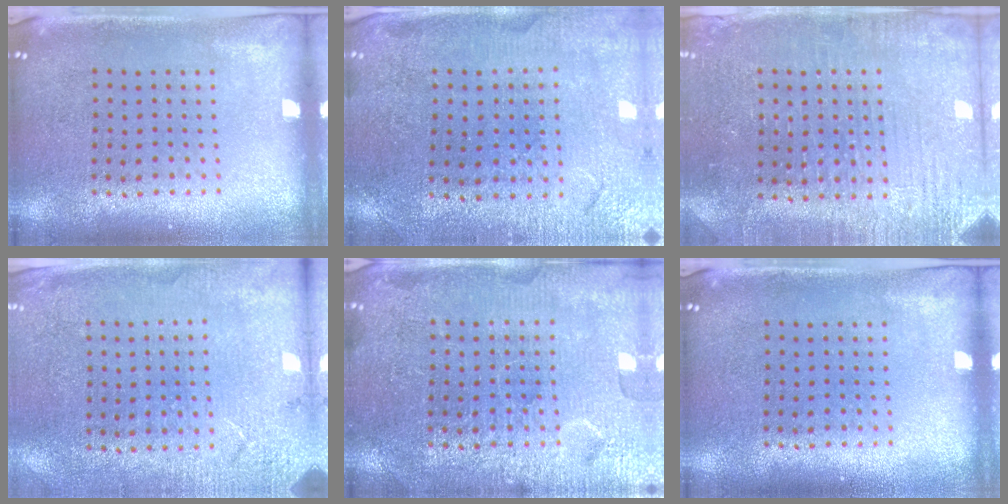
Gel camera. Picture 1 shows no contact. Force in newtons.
{"total": 1.0, "press": 0.9, "slide": 0.3}
{"total": 3.1, "press": 3.1, "slide": 0.4}
{"total": 2.6, "press": 2.5, "slide": 0.5}
{"total": 4.2, "press": 4.2, "slide": 0.4}
{"total": 0.0}